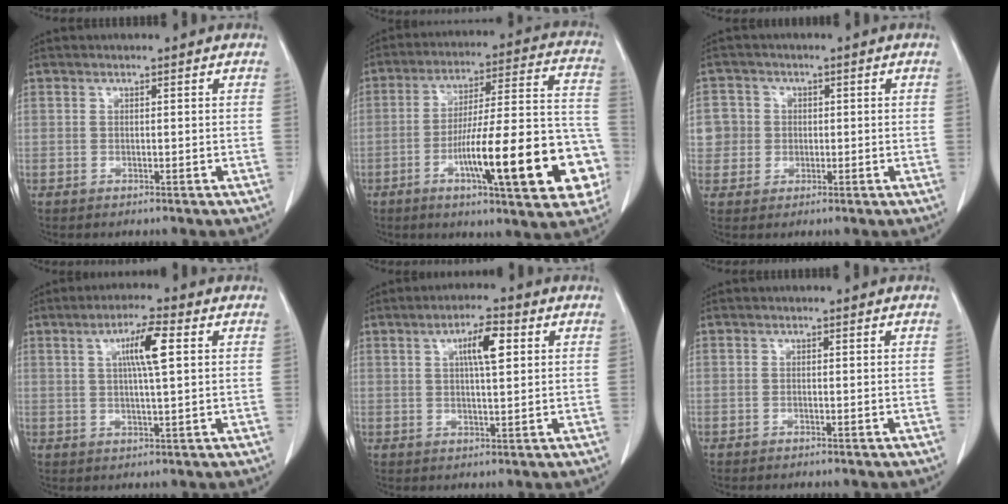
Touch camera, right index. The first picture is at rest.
{"total": 21.9, "force": [-7.4, 3.3, 20.4], "torque": [-0.251, 0.021, -0.103]}
{"total": 5.0, "force": [0.4, 5.0, 0.3], "torque": [-0.002, 0.015, 0.008]}
{"total": 6.5, "force": [1.8, 0.3, 6.3], "torque": [-0.112, 0.003, 0.029]}
{"total": 5.6, "force": [1.8, 1.1, 5.2], "torque": [-0.091, 0.006, 0.030]}
{"total": 0.0}